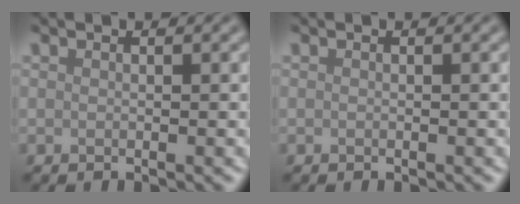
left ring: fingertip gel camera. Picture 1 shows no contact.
{"total": 0.0}